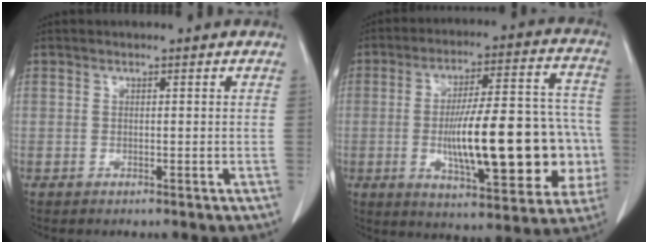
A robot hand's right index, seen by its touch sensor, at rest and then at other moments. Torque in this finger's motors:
{"motor_torque": [1.55, -0.59, 0.94, 0.21]}